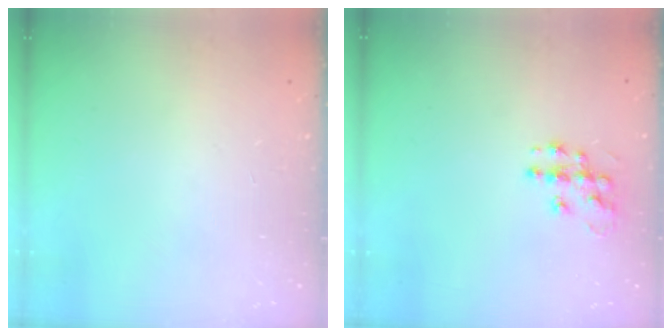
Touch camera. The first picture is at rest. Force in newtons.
{"total": 9.6, "press": 9.6, "slide": 0.5}